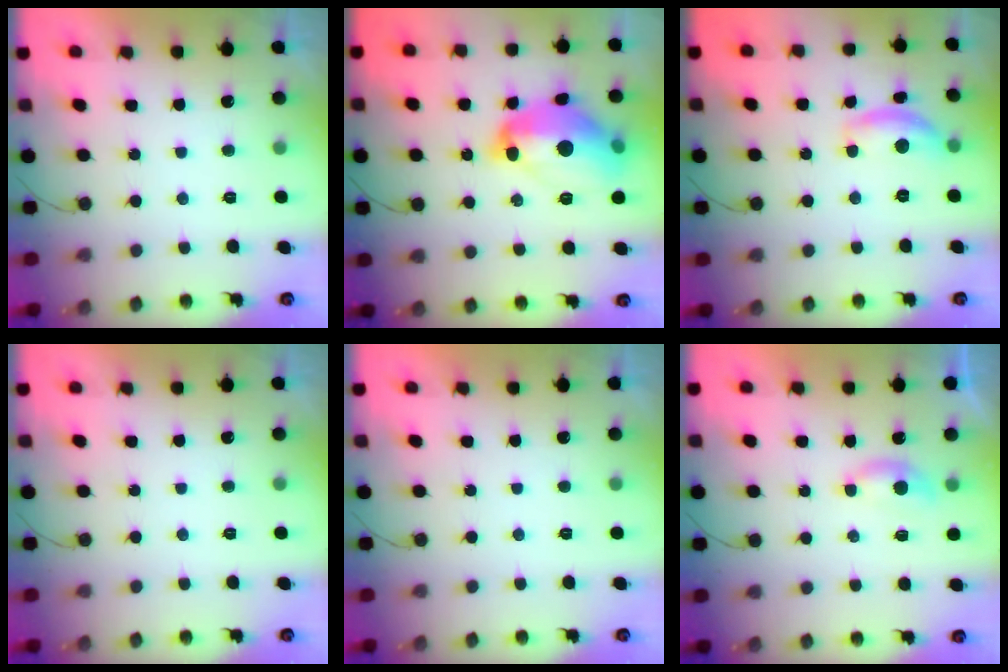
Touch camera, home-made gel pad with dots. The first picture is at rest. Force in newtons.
{"total": 16.6, "press": 16.4, "slide": 2.0}
{"total": 11.2, "press": 11.2, "slide": 0.8}
{"total": 0.0}
{"total": 0.0}
{"total": 3.9, "press": 3.9, "slide": 0.6}